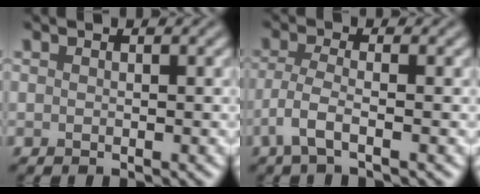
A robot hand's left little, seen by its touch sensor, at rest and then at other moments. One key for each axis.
{"total": 2.7, "fx": -1.4, "fy": 0.5, "fz": 2.3, "tx": -0.053, "ty": -0.001, "tz": -0.037}